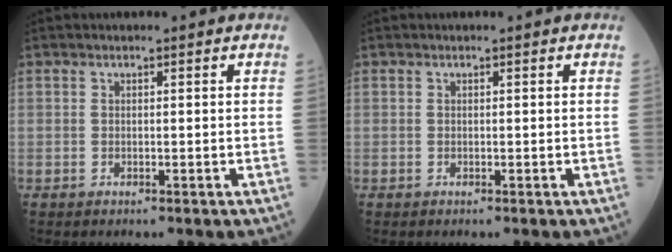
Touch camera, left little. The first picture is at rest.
{"total": 0.0}